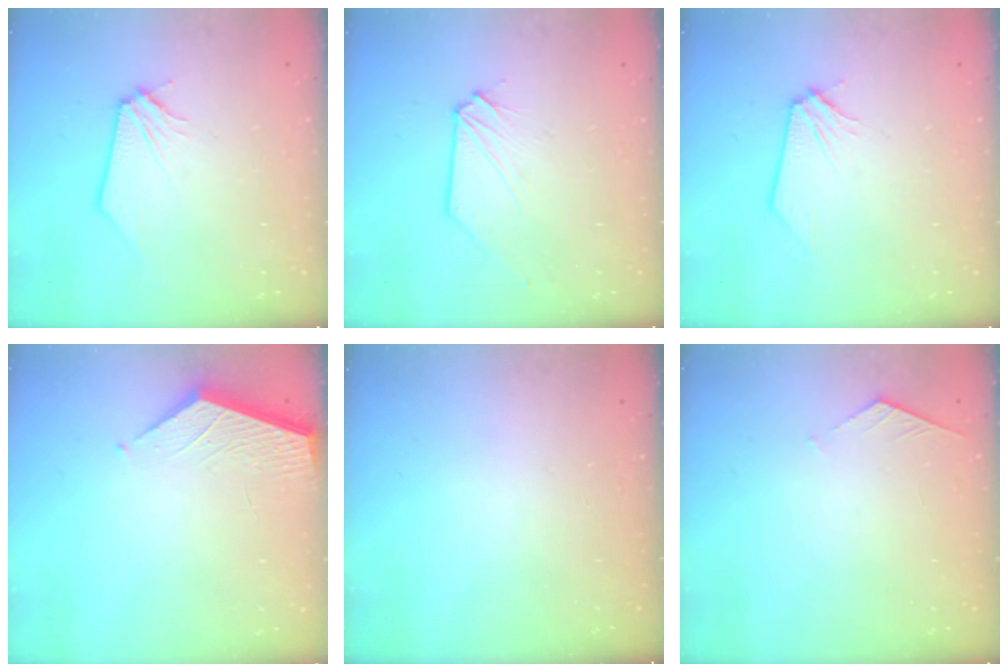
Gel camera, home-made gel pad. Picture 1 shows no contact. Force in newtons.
{"total": 1.0, "press": 1.0, "slide": 0.1}
{"total": 0.0}
{"total": 1.9, "press": 1.9, "slide": 0.2}
{"total": 0.0}
{"total": 4.0, "press": 4.0, "slide": 0.4}